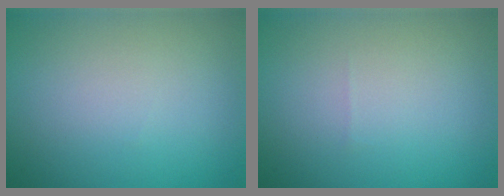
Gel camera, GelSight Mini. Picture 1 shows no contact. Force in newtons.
{"total": 0.0}